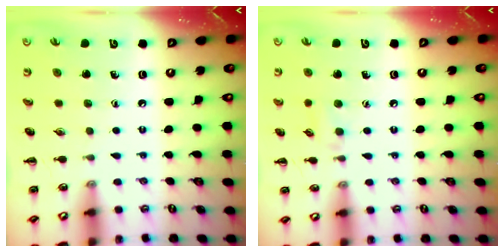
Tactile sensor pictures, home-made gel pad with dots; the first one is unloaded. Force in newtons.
{"total": 6.4, "press": 5.9, "slide": 2.4}